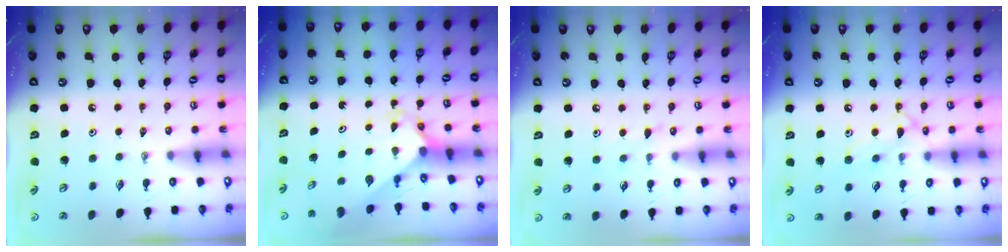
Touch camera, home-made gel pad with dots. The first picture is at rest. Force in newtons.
{"total": 2.3, "press": 2.3, "slide": 0.2}
{"total": 5.5, "press": 5.4, "slide": 0.6}
{"total": 10.8, "press": 10.7, "slide": 0.8}